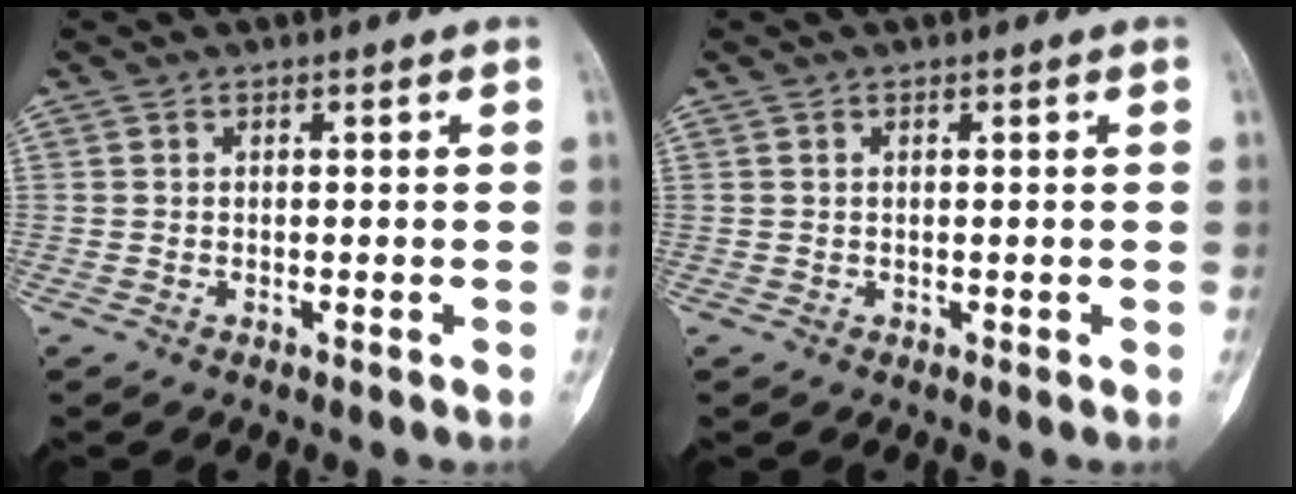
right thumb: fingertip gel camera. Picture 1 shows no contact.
{"total": 0.0}